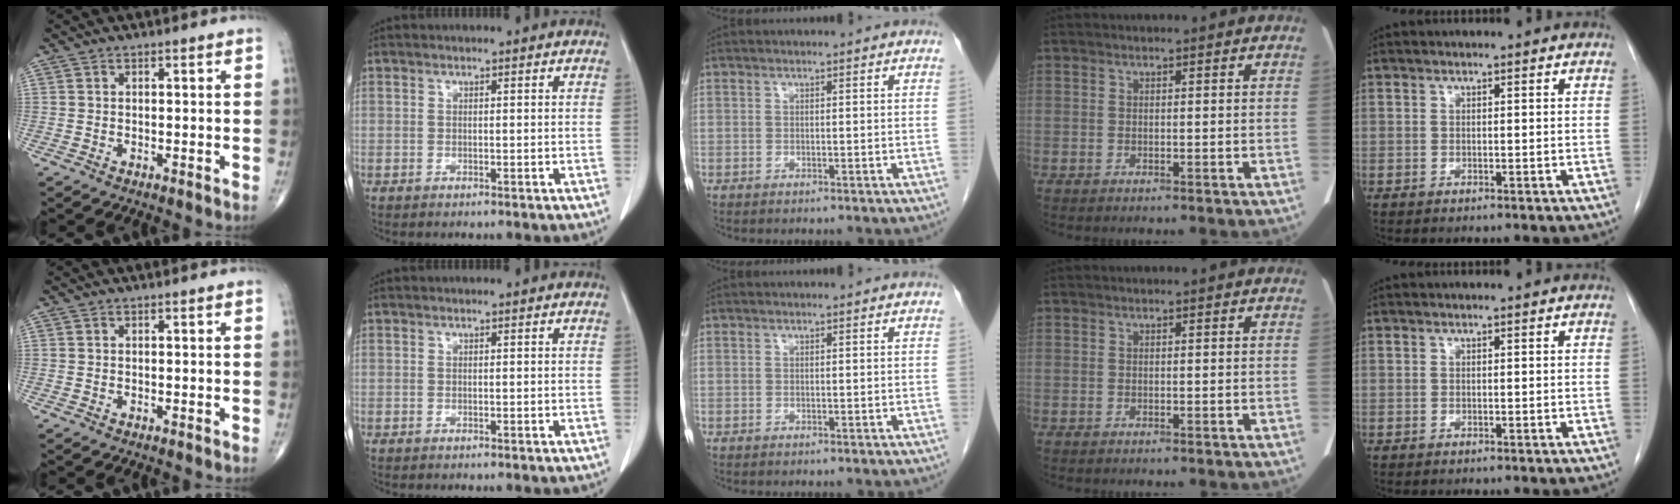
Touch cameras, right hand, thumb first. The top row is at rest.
{}